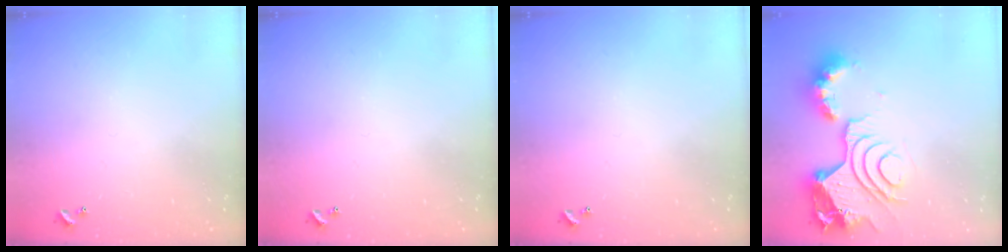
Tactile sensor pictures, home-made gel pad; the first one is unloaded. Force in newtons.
{"total": 0.0}
{"total": 0.0}
{"total": 16.7, "press": 16.6, "slide": 1.7}